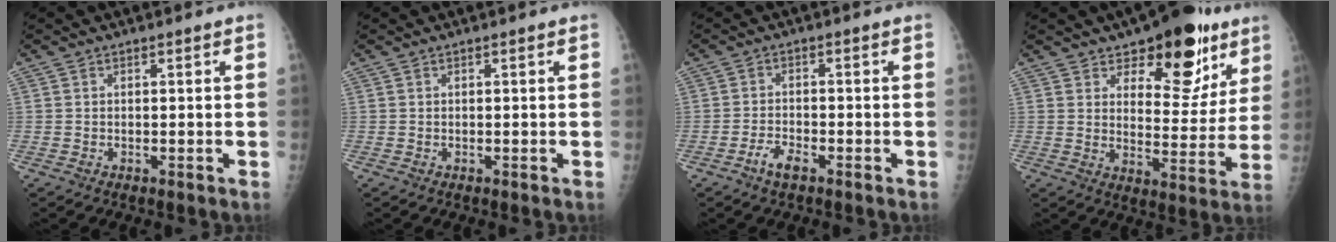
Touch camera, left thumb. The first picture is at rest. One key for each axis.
{"total": 0.0}
{"total": 3.4, "fx": -2.2, "fy": 1.3, "fz": 2.2, "tx": -0.046, "ty": 0.014, "tz": -0.042}
{"total": 16.3, "fx": 9.8, "fy": 8.2, "fz": 10.1, "tx": -0.072, "ty": -0.056, "tz": 0.144}